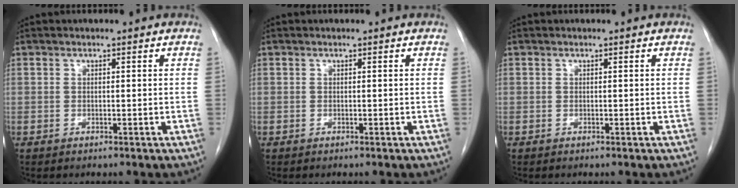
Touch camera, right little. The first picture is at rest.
{"total": 0.0}
{"total": 0.0}